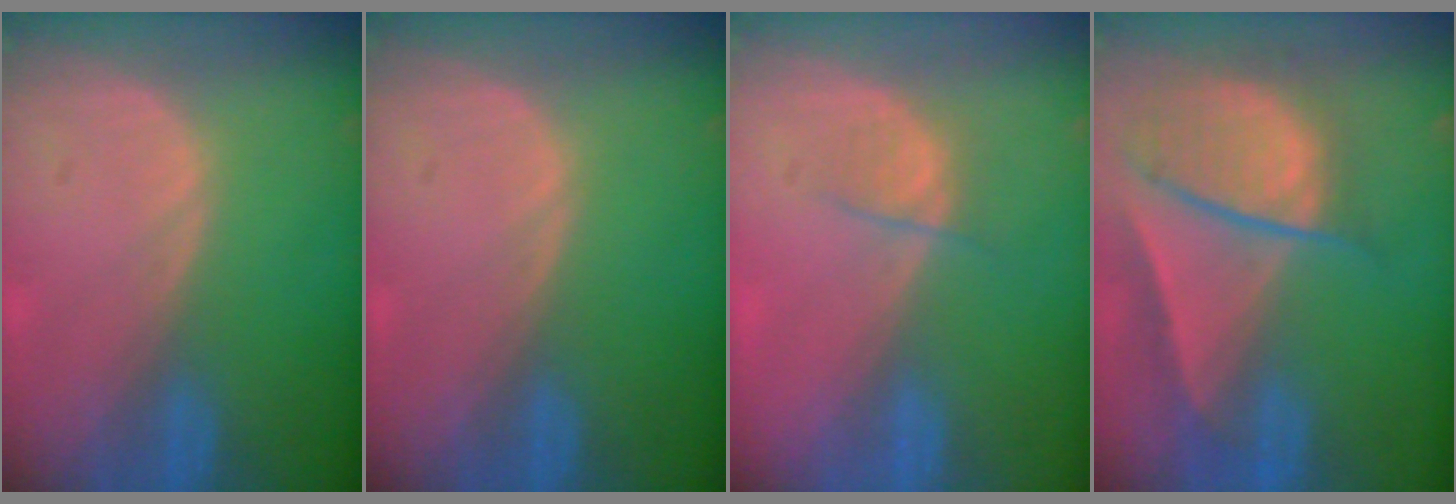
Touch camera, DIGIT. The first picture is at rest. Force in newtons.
{"total": 0.0}
{"total": 2.5, "press": 2.3, "slide": 0.9}
{"total": 9.4, "press": 8.1, "slide": 4.7}